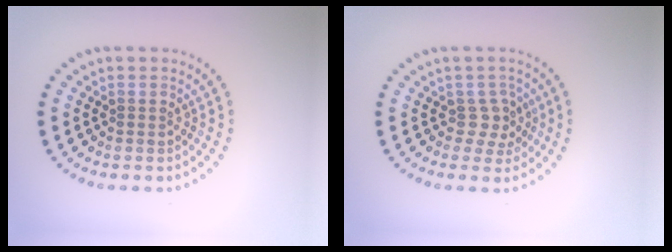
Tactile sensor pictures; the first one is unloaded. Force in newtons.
{"total": 1.7, "press": 1.4, "slide": 1.0}